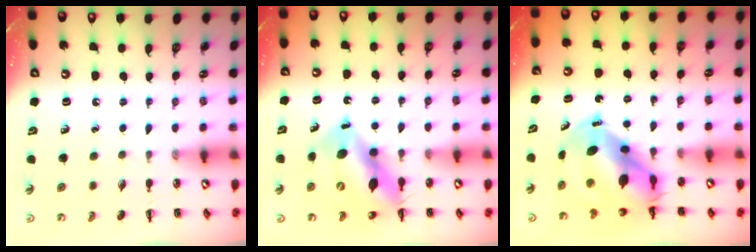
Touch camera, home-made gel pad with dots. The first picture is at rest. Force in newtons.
{"total": 12.6, "press": 12.2, "slide": 3.1}
{"total": 11.1, "press": 10.6, "slide": 3.5}